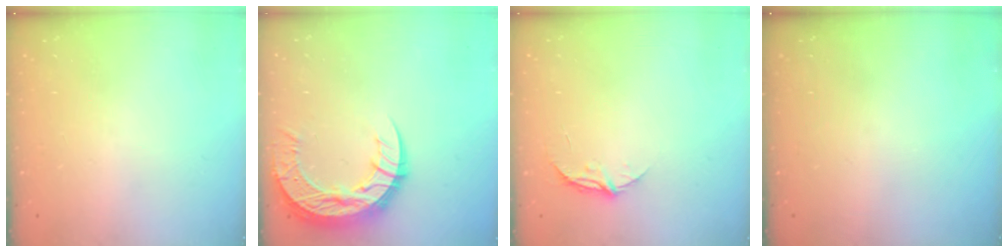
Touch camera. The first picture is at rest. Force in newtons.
{"total": 15.4, "press": 15.3, "slide": 1.2}
{"total": 5.3, "press": 5.3, "slide": 0.5}
{"total": 0.0}